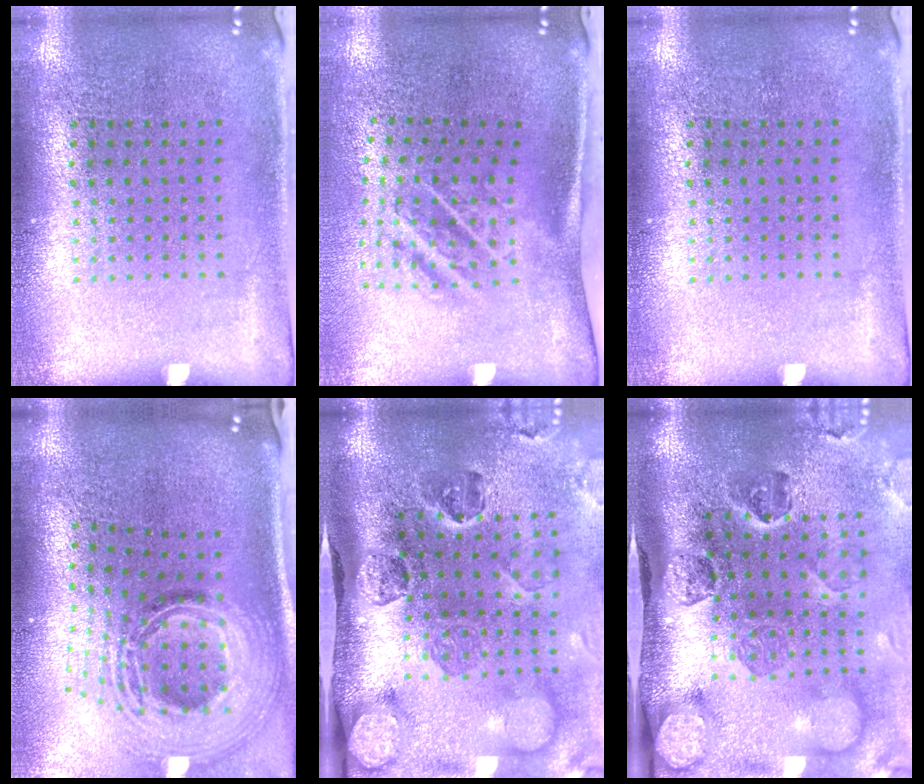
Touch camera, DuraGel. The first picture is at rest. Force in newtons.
{"total": 1.8, "press": 1.1, "slide": 1.4}
{"total": 0.0}
{"total": 2.9, "press": 2.0, "slide": 2.1}
{"total": 5.0, "press": 3.5, "slide": 3.5}
{"total": 5.1, "press": 3.6, "slide": 3.5}